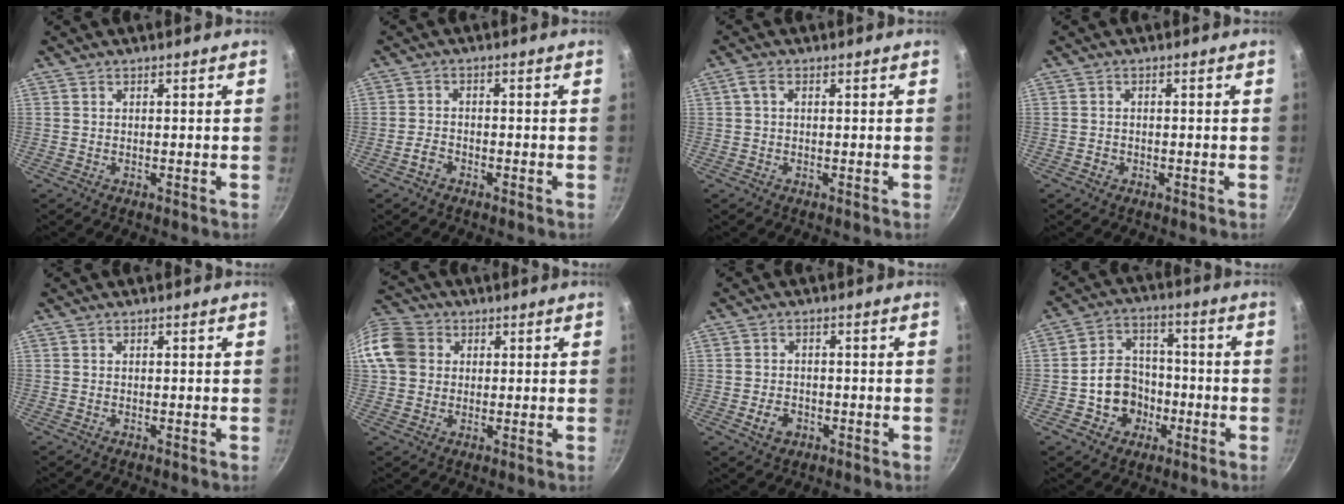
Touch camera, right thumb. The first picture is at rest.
{"total": 2.3, "force": [-1.6, 1.3, 1.0], "torque": [-0.018, 0.020, -0.030]}
{"total": 2.2, "force": [0.5, 1.2, 1.8], "torque": [-0.038, 0.008, 0.009]}
{"total": 1.1, "force": [-0.6, 0.9, 0.4], "torque": [-0.006, 0.004, -0.008]}
{"total": 0.0}
{"total": 13.9, "force": [2.4, 12.0, 6.6], "torque": [-0.141, 0.028, 0.033]}
{"total": 4.0, "force": [-1.5, 3.1, 2.1], "torque": [-0.029, 0.011, -0.023]}
{"total": 10.3, "force": [-2.9, 8.8, 4.4], "torque": [-0.038, 0.042, -0.050]}